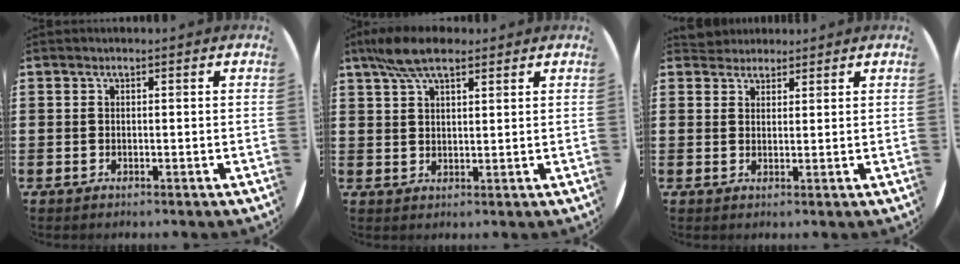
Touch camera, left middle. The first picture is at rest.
{"total": 6.3, "force": [4.8, 2.2, 3.5], "torque": [-0.081, 0.000, 0.089]}
{"total": 2.2, "force": [2.1, 0.7, -0.3], "torque": [0.001, 0.002, 0.042]}